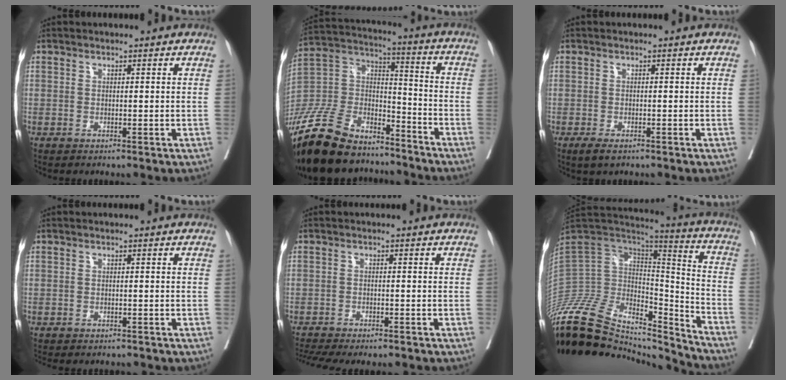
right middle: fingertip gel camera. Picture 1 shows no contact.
{"total": 26.3, "force": [-21.4, 9.8, 11.8], "torque": [-0.310, -0.016, -0.375]}
{"total": 2.4, "force": [-1.6, 0.9, 1.6], "torque": [-0.033, -0.005, -0.023]}
{"total": 7.4, "force": [-6.8, 2.0, 2.1], "torque": [-0.026, -0.005, -0.082]}
{"total": 13.7, "force": [-12.4, 2.2, 5.3], "torque": [-0.107, -0.013, -0.168]}
{"total": 35.5, "force": [-30.6, 11.6, 13.7], "torque": [-0.318, -0.020, -0.482]}